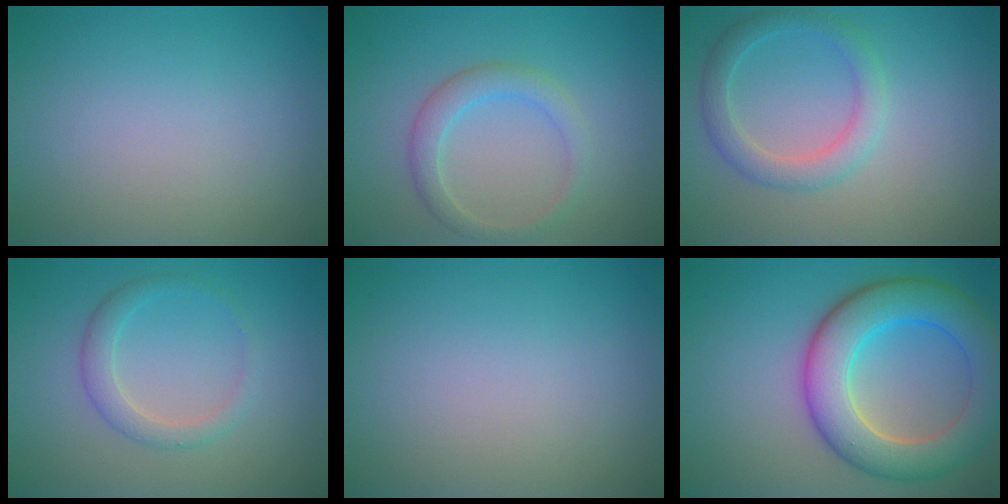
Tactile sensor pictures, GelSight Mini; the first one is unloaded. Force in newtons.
{"total": 2.6, "press": 2.5, "slide": 0.2}
{"total": 2.8, "press": 2.8, "slide": 0.0}
{"total": 2.1, "press": 2.1, "slide": 0.1}
{"total": 0.0}
{"total": 8.2, "press": 8.1, "slide": 0.3}